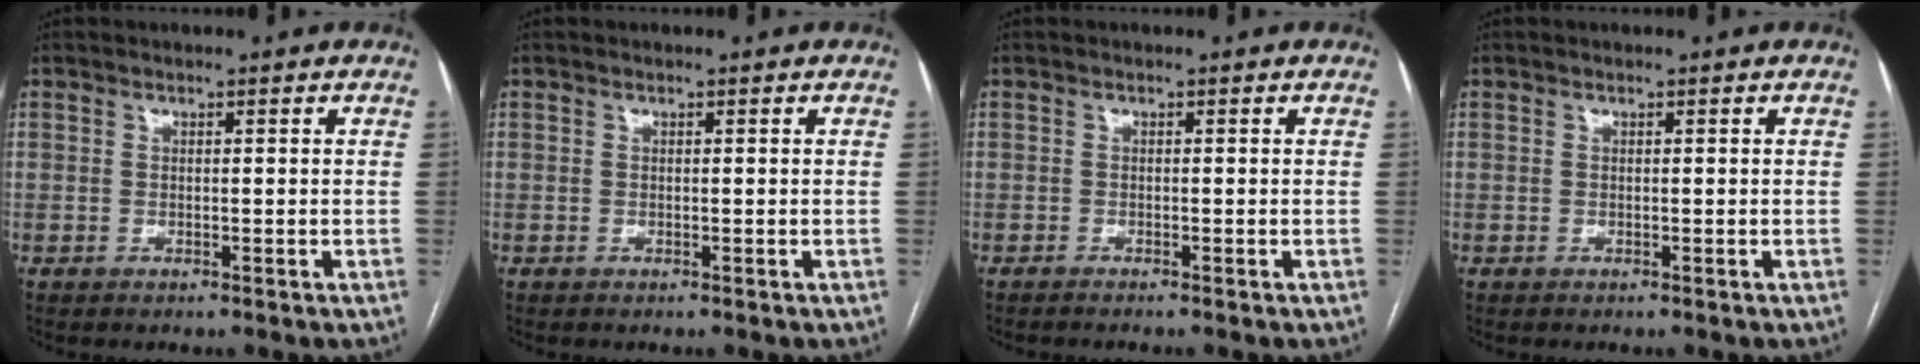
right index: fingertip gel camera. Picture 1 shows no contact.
{"total": 0.0}
{"total": 1.2, "force": [-1.1, -0.2, 0.5], "torque": [-0.005, 0.002, -0.015]}
{"total": 0.0}